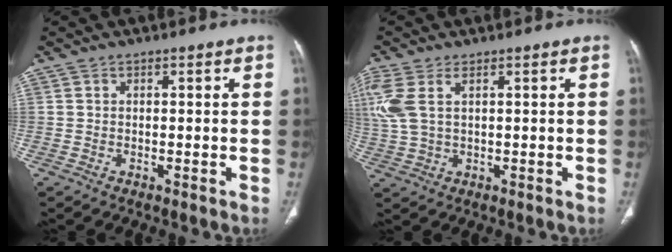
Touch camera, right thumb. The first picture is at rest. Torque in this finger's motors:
{"motor_torque": [0.16, 0.15, 0.80, 0.67, 0.28]}